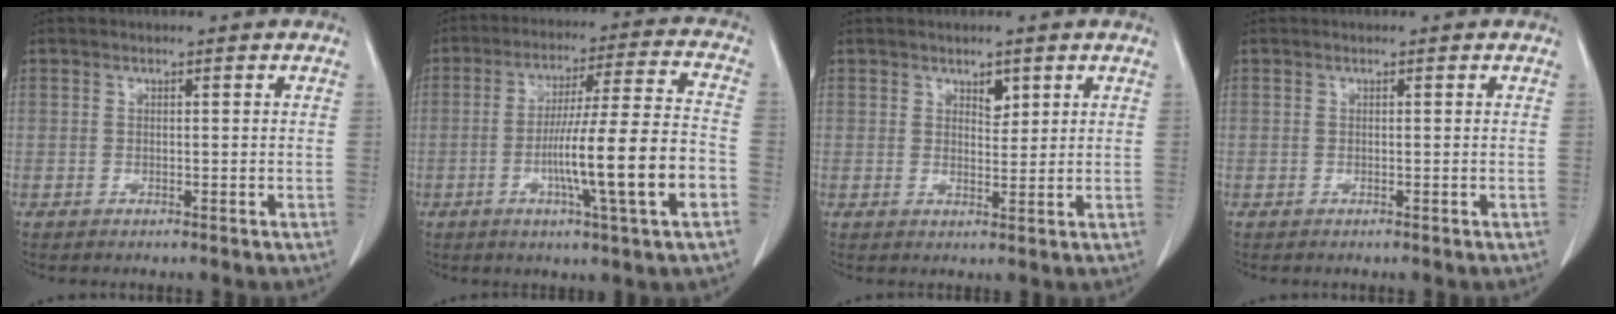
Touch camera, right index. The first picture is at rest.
{"total": 15.6, "force": [-4.5, -0.3, 14.9], "torque": [-0.252, -0.001, -0.074]}
{"total": 2.1, "force": [1.3, 1.1, 1.2], "torque": [-0.016, -0.005, 0.023]}
{"total": 0.0}